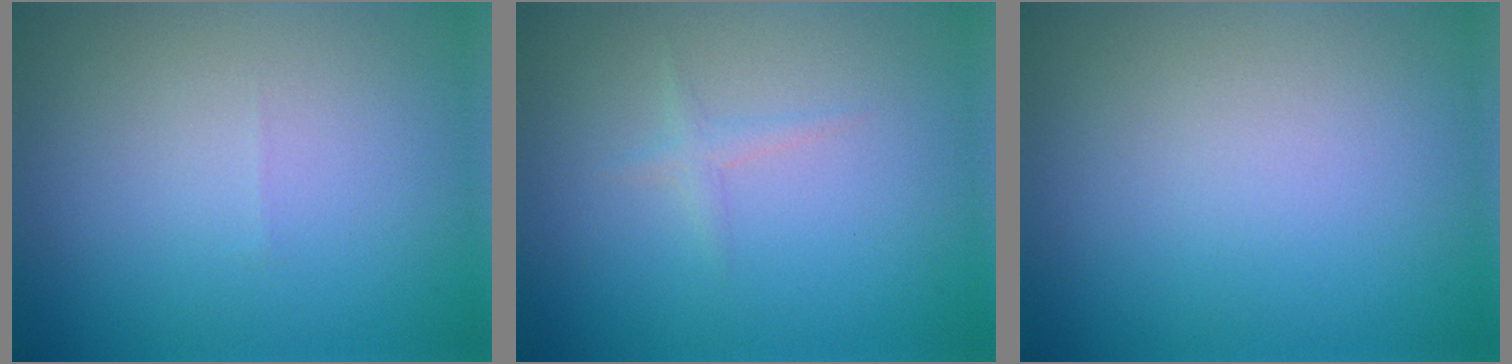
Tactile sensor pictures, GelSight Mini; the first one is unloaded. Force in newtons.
{"total": 0.9, "press": 0.8, "slide": 0.0}
{"total": 0.0}